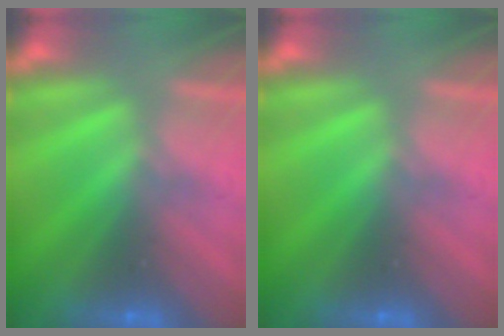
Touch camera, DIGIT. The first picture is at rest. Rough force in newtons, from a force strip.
{"total": 0.0}